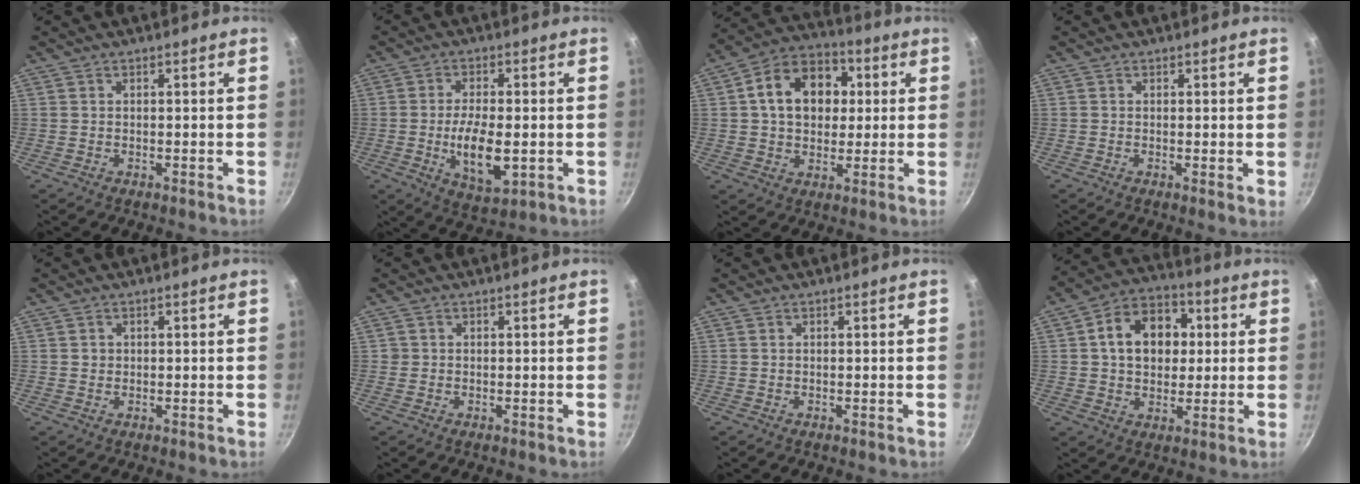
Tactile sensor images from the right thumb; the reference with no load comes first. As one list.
[{"total": 10.3, "force": [-1.6, 4.5, 9.2], "torque": [-0.162, -0.005, -0.021]}, {"total": 14.9, "force": [2.8, 11.2, 9.5], "torque": [-0.121, 0.022, 0.031]}, {"total": 1.1, "force": [0.2, 0.3, 1.0], "torque": [-0.015, -0.008, 0.000]}, {"total": 0.8, "force": [0.2, 0.8, 0.2], "torque": [0.001, 0.002, 0.002]}, {"total": 0.6, "force": [0.0, 0.6, 0.1], "torque": [0.004, 0.002, -0.001]}, {"total": 0.0}, {"total": 13.6, "force": [2.4, 10.2, 8.7], "torque": [-0.102, 0.019, 0.027]}]